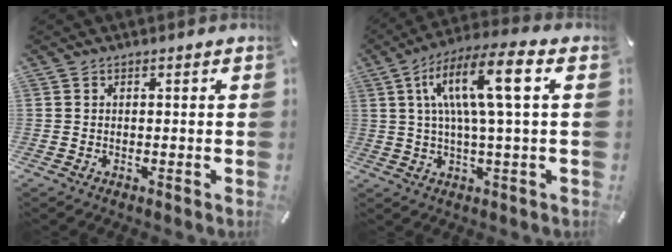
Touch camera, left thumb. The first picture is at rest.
{"total": 12.9, "force": [3.3, 2.4, 12.3], "torque": [-0.236, 0.007, 0.054]}